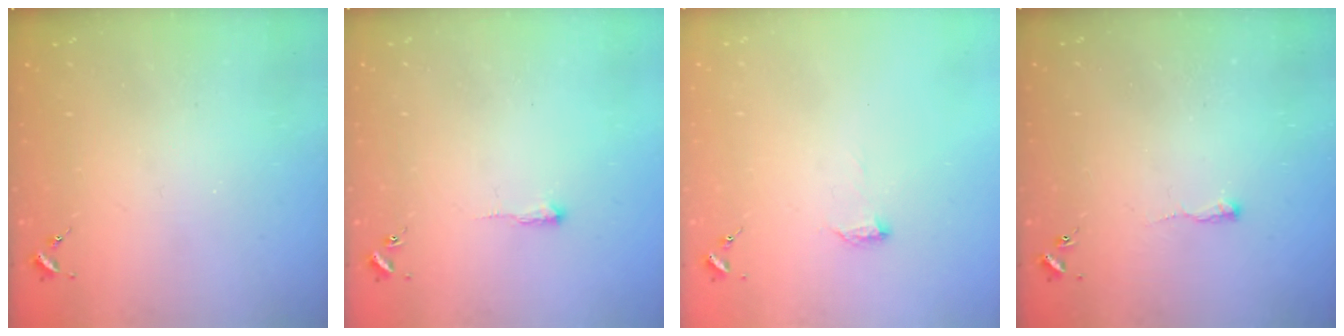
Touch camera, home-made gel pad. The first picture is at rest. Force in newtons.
{"total": 2.4, "press": 2.4, "slide": 0.4}
{"total": 5.5, "press": 5.5, "slide": 0.7}
{"total": 2.8, "press": 2.7, "slide": 0.6}